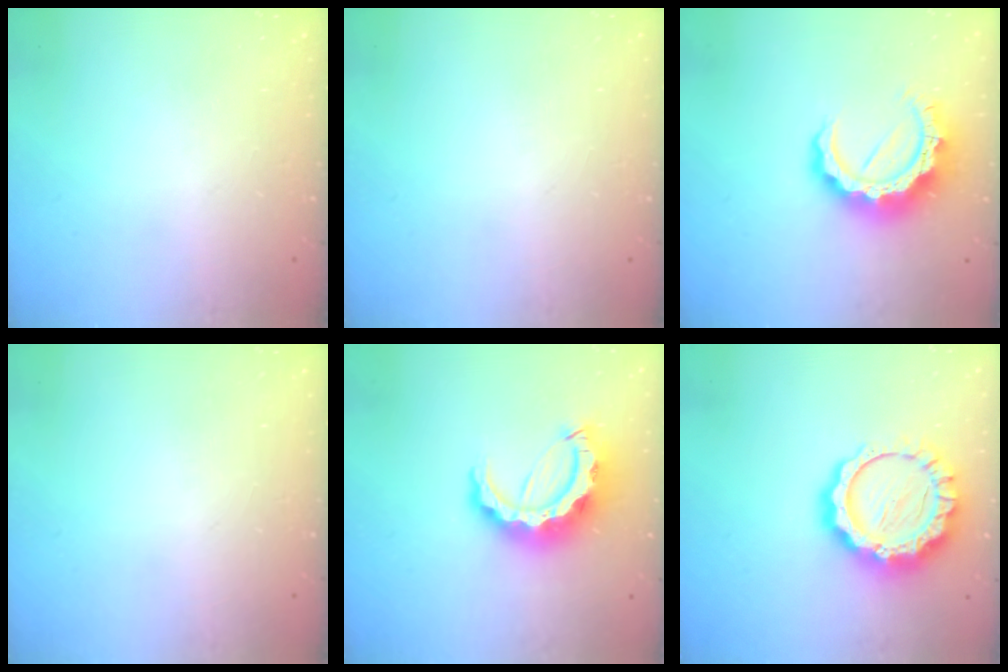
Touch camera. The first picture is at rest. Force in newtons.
{"total": 0.0}
{"total": 12.5, "press": 12.5, "slide": 1.2}
{"total": 0.0}
{"total": 12.6, "press": 12.5, "slide": 1.3}
{"total": 15.3, "press": 15.3, "slide": 1.1}